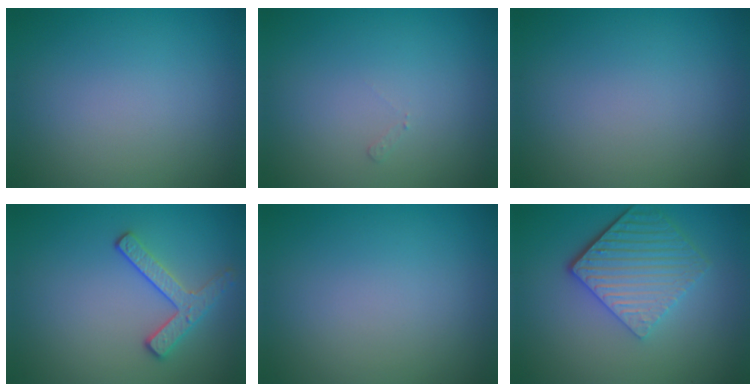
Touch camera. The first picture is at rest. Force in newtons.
{"total": 0.5, "press": 0.5, "slide": 0.2}
{"total": 0.0}
{"total": 2.5, "press": 2.3, "slide": 0.9}
{"total": 0.0}
{"total": 5.7, "press": 4.3, "slide": 3.7}